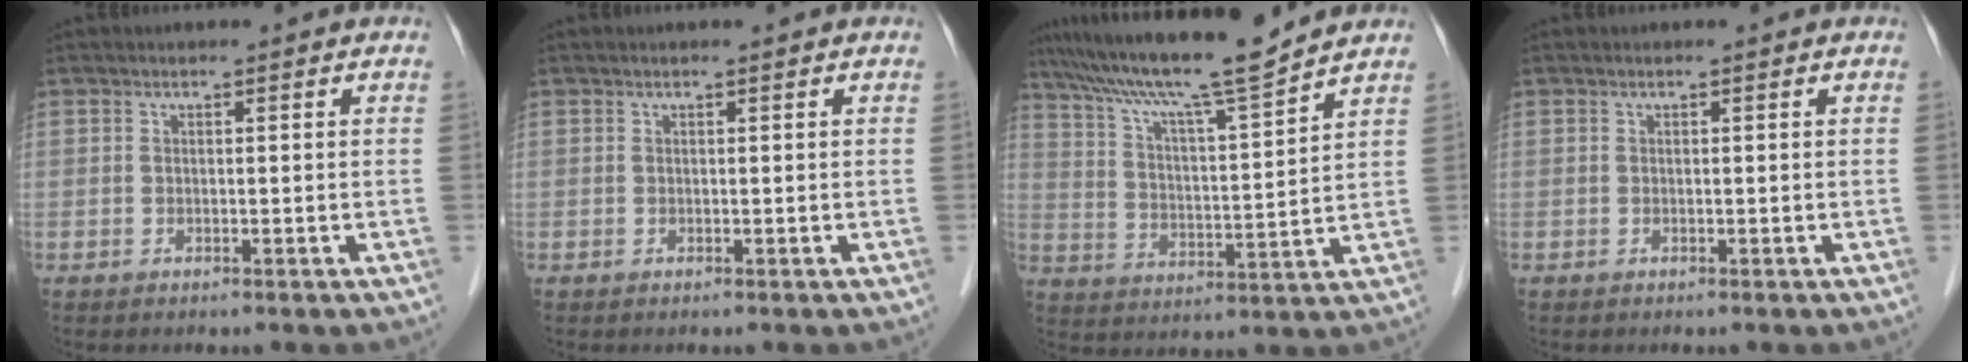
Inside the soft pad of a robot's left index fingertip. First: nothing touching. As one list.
[{"total": 0.0}, {"total": 14.6, "force": [12.6, -0.8, 7.3], "torque": [-0.133, 0.006, 0.210]}, {"total": 0.0}]